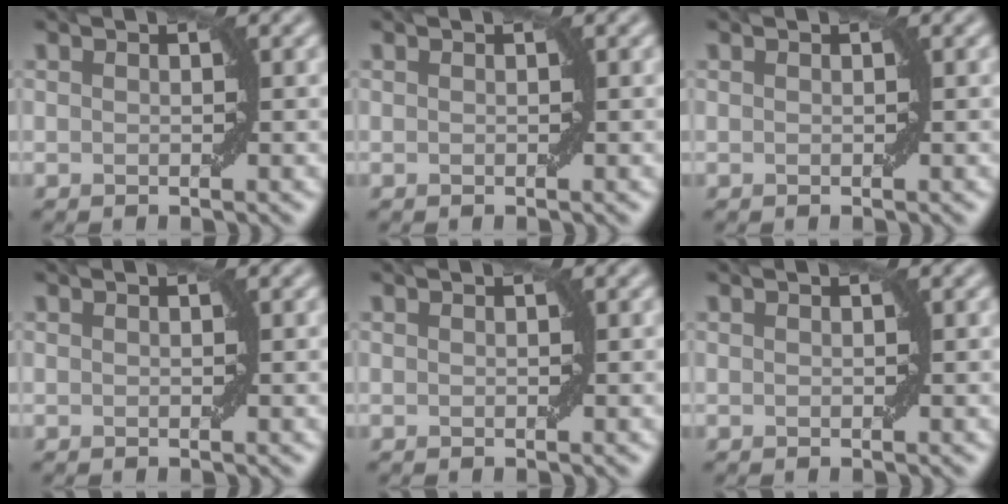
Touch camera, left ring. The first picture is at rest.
{"total": 0.0}
{"total": 0.0}
{"total": 0.0}
{"total": 0.0}
{"total": 0.0}